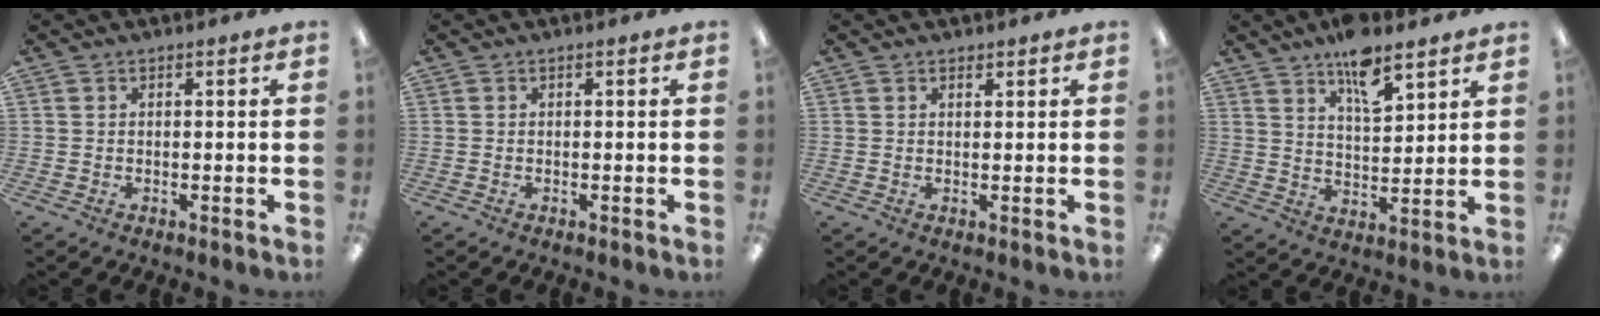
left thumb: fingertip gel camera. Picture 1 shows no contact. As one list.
[{"total": 0.0}, {"total": 1.0, "force": [0.9, 0.4, 0.3], "torque": [-0.006, 0.000, 0.017]}, {"total": 9.8, "force": [7.2, 3.4, 5.7], "torque": [-0.083, -0.043, 0.124]}]